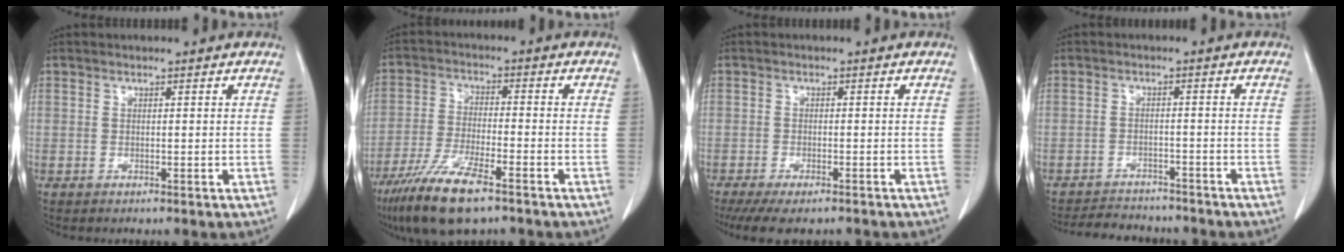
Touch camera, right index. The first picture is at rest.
{"total": 11.0, "force": [-7.4, 1.8, 8.0], "torque": [-0.157, -0.027, -0.132]}
{"total": 9.9, "force": [-8.2, 2.5, 5.0], "torque": [-0.076, -0.014, -0.115]}
{"total": 8.1, "force": [-7.5, 2.3, 1.8], "torque": [-0.026, -0.001, -0.102]}